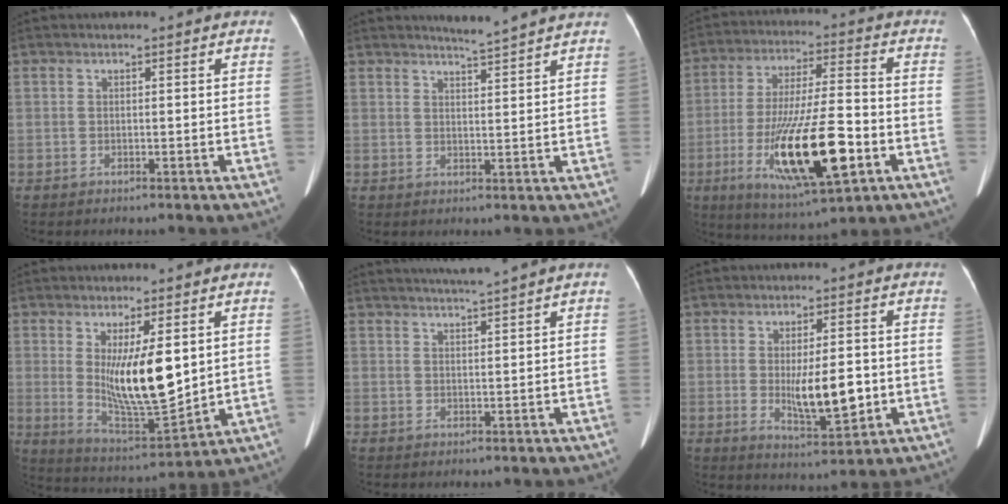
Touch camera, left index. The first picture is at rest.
{"total": 4.5, "force": [4.1, -1.3, 1.0], "torque": [-0.022, -0.008, 0.055]}
{"total": 17.9, "force": [-5.7, 3.3, 16.7], "torque": [-0.312, -0.022, -0.088]}
{"total": 11.8, "force": [2.2, 2.7, 11.3], "torque": [-0.199, -0.021, 0.048]}
{"total": 5.2, "force": [4.5, -1.6, 2.0], "torque": [-0.032, 0.003, 0.070]}
{"total": 8.5, "force": [-0.9, 2.5, 8.1], "torque": [-0.134, -0.015, -0.008]}